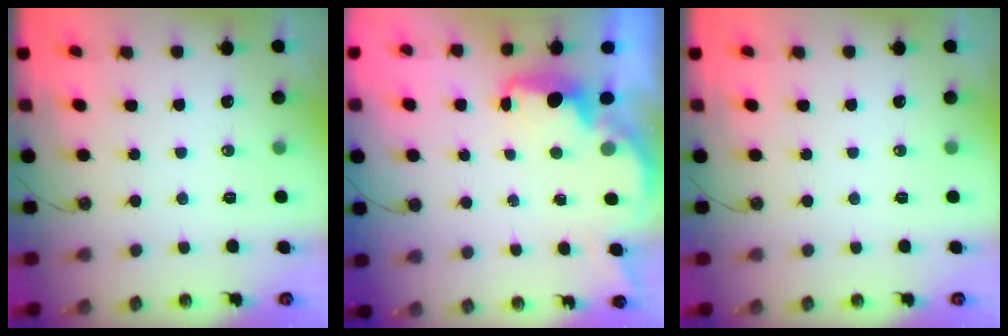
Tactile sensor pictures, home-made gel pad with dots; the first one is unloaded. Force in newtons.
{"total": 2.4, "press": 2.2, "slide": 0.8}
{"total": 0.0}